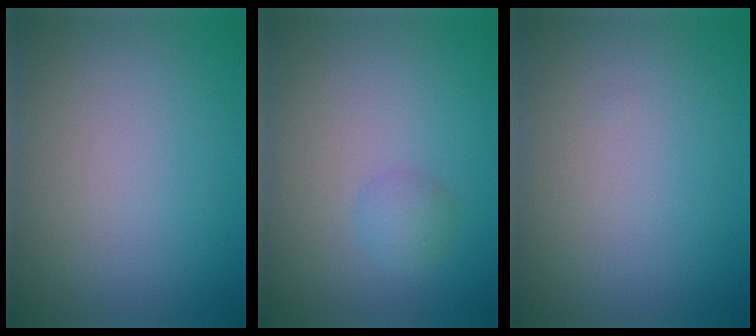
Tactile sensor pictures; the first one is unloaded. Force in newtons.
{"total": 1.5, "press": 1.5, "slide": 0.0}
{"total": 0.0}